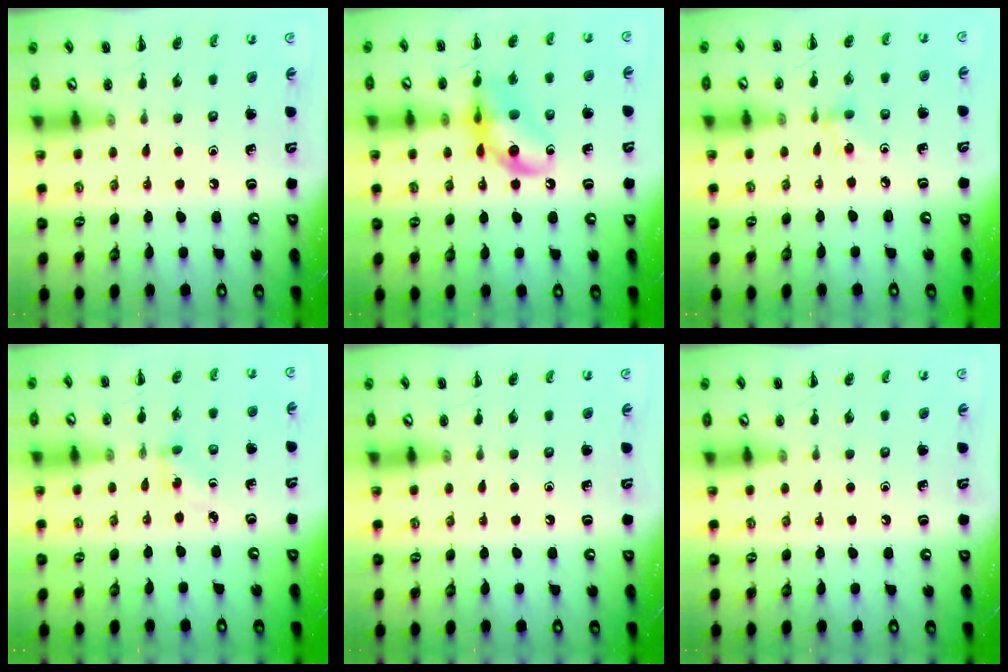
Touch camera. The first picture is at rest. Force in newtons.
{"total": 14.7, "press": 14.4, "slide": 2.6}
{"total": 4.0, "press": 3.7, "slide": 1.4}
{"total": 3.3, "press": 3.0, "slide": 1.4}
{"total": 0.0}
{"total": 0.0}